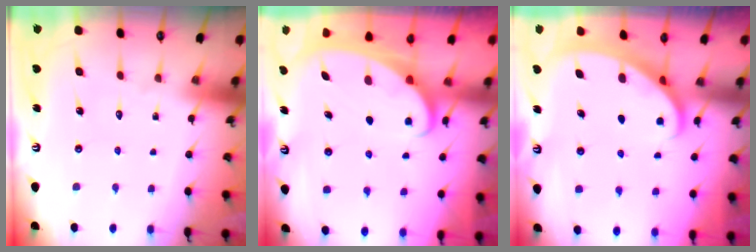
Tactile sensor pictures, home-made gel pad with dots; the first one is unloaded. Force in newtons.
{"total": 2.7, "press": 2.7, "slide": 0.3}
{"total": 2.3, "press": 2.3, "slide": 0.2}